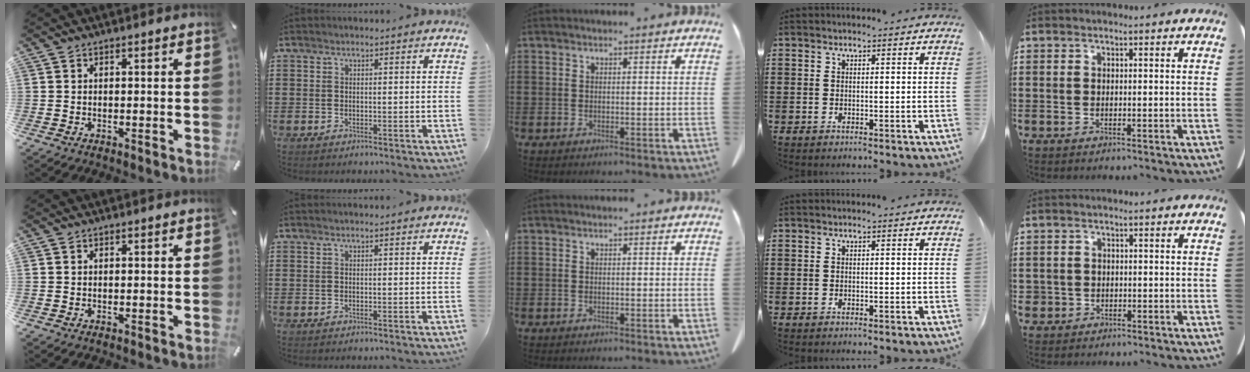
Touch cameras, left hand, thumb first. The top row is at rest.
{"little": {"total": 1.0, "force": [-0.4, 0.9, 0.2], "torque": [-0.009, 0.003, -0.009]}}